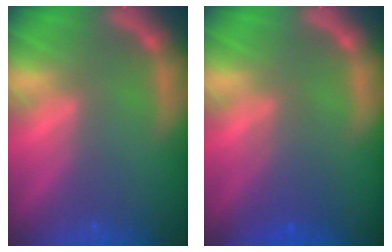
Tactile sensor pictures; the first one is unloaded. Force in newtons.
{"total": 3.0}